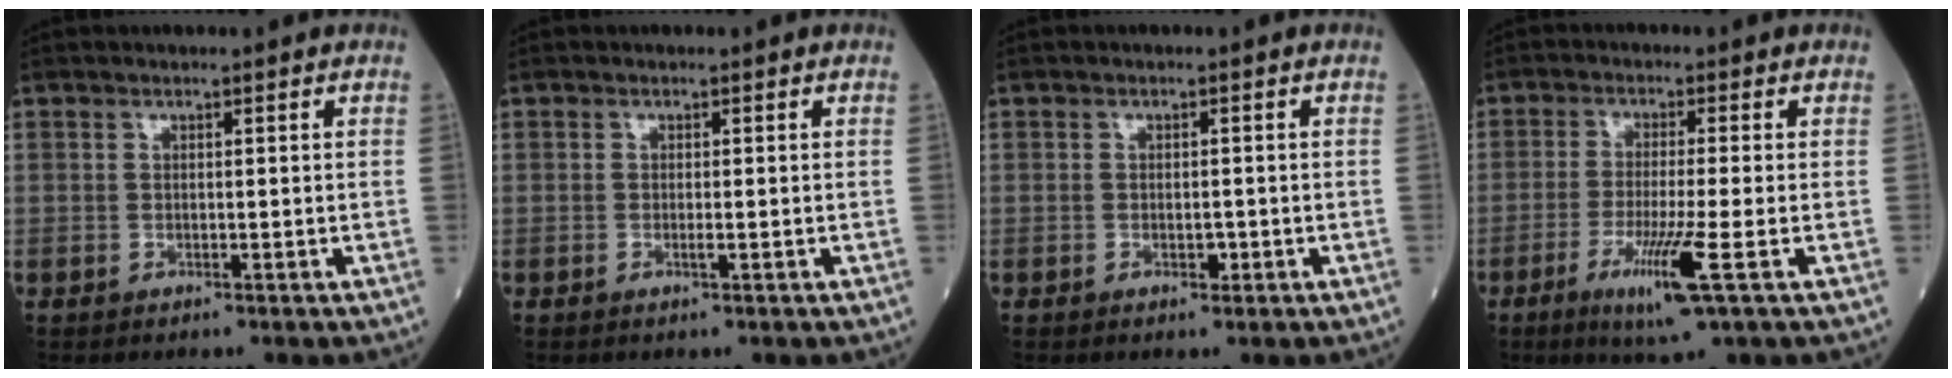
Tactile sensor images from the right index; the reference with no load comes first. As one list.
[{"total": 0.9, "force": [-0.3, 0.1, 0.8], "torque": [-0.017, -0.002, -0.003]}, {"total": 1.6, "force": [-0.6, 0.7, 1.3], "torque": [-0.019, 0.000, -0.006]}, {"total": 8.0, "force": [-3.3, -0.5, 7.2], "torque": [-0.134, -0.025, -0.059]}]